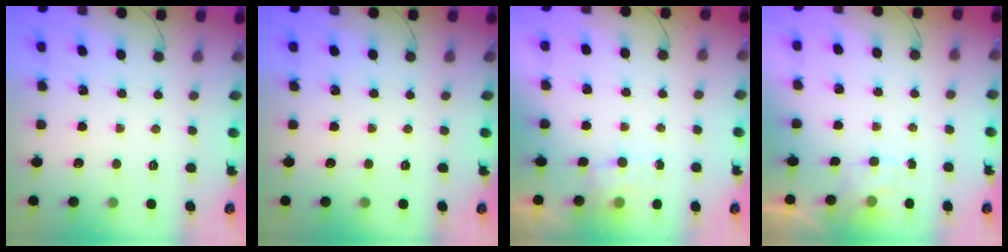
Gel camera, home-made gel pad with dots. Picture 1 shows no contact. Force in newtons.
{"total": 0.0}
{"total": 4.4, "press": 4.2, "slide": 1.2}
{"total": 1.4, "press": 0.7, "slide": 1.2}